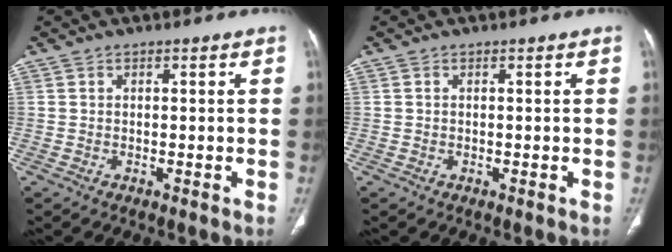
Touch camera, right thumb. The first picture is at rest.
{"total": 0.0}